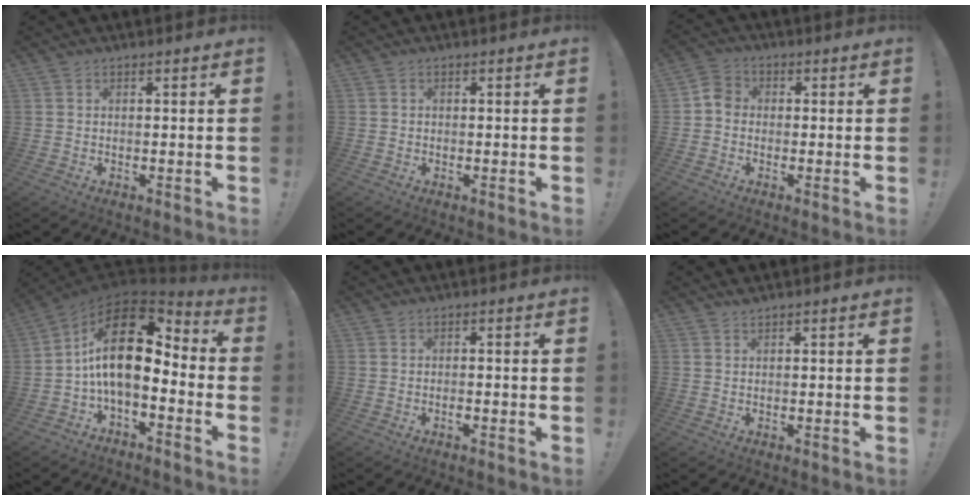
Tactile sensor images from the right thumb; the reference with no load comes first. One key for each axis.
{"total": 0.5, "fx": -0.2, "fy": 0.5, "fz": 0.0, "tx": 0.000, "ty": 0.003, "tz": -0.004}
{"total": 4.7, "fx": -1.1, "fy": 3.9, "fz": 2.4, "tx": -0.047, "ty": 0.020, "tz": -0.018}
{"total": 18.7, "fx": 3.4, "fy": 9.2, "fz": 15.9, "tx": -0.298, "ty": -0.010, "tz": 0.062}
{"total": 0.9, "fx": -0.5, "fy": 0.2, "fz": 0.7, "tx": -0.011, "ty": -0.004, "tz": -0.009}
{"total": 1.0, "fx": 1.0, "fy": 0.0, "fz": 0.0, "tx": 0.008, "ty": -0.001, "tz": 0.017}